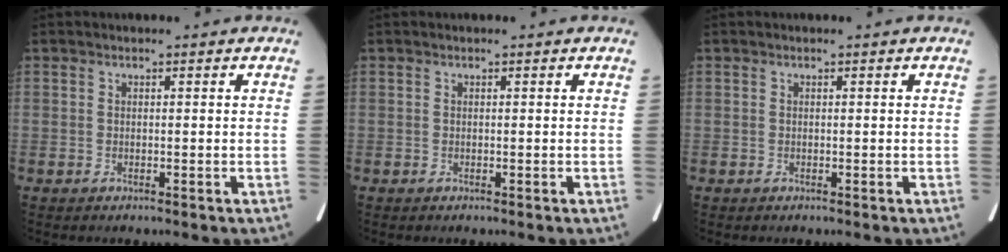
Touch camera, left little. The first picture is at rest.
{"total": 0.0}
{"total": 0.0}